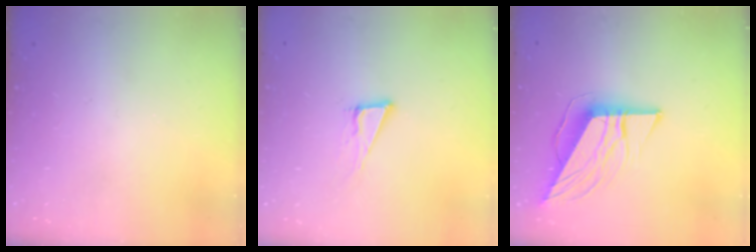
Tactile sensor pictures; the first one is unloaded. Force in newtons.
{"total": 8.3, "press": 7.6, "slide": 3.4}
{"total": 12.4, "press": 12.3, "slide": 1.5}